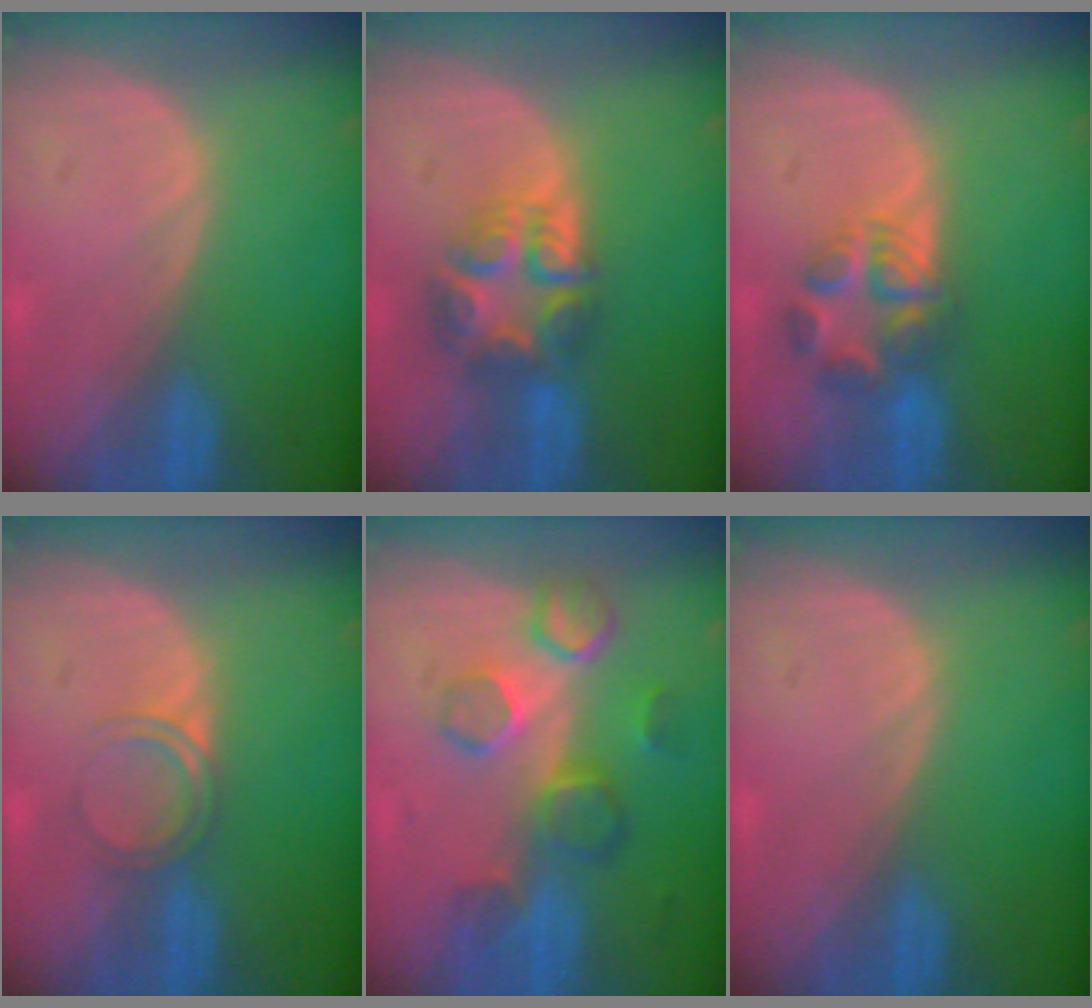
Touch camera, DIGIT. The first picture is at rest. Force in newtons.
{"total": 7.8, "press": 6.8, "slide": 3.8}
{"total": 6.0, "press": 6.0, "slide": 0.5}
{"total": 2.8, "press": 2.8, "slide": 0.2}
{"total": 8.4, "press": 7.6, "slide": 3.6}
{"total": 0.0}